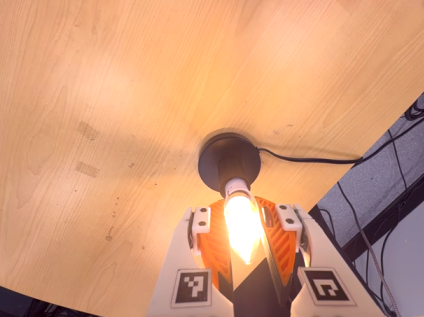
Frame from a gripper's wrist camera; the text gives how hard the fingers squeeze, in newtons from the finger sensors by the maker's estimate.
{"total": 13.9, "left": 13.3, "right": 14.6}